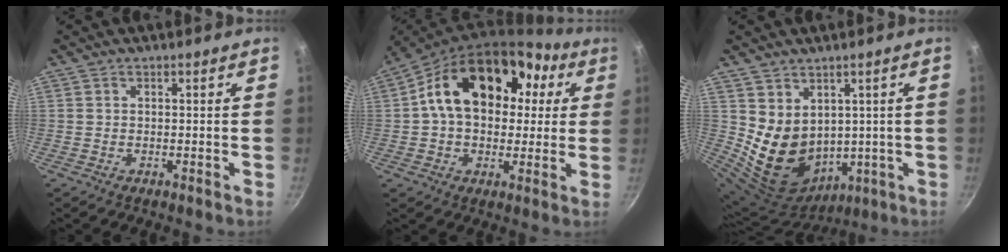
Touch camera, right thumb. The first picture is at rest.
{"total": 19.3, "force": [4.3, 13.6, 13.1], "torque": [-0.183, 0.033, 0.054]}
{"total": 12.4, "force": [2.1, 10.2, 6.8], "torque": [-0.090, -0.016, 0.073]}